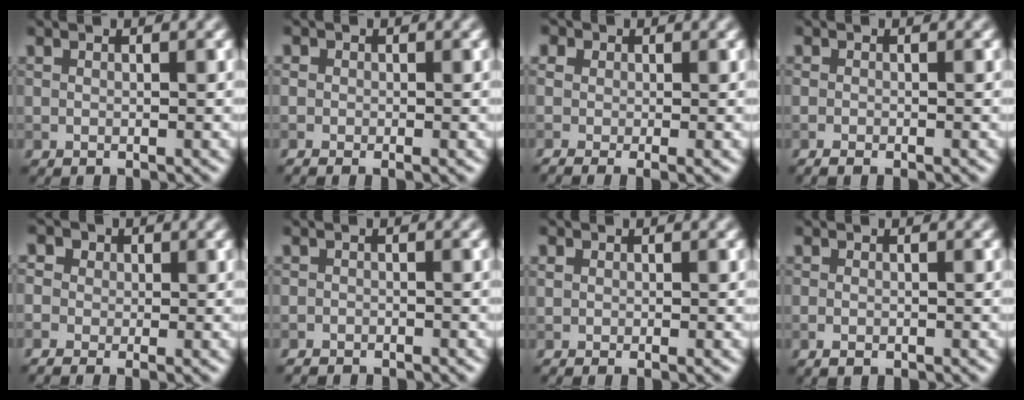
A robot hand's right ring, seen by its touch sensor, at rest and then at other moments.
{"total": 1.4, "force": [-0.7, 0.9, 0.8], "torque": [-0.011, -0.003, -0.012]}
{"total": 5.1, "force": [-0.1, 3.7, 3.5], "torque": [-0.059, 0.013, -0.013]}
{"total": 1.2, "force": [-0.7, 0.3, 0.9], "torque": [-0.018, -0.001, -0.014]}
{"total": 4.3, "force": [-0.3, 3.5, 2.5], "torque": [-0.044, 0.014, -0.020]}
{"total": 1.7, "force": [-1.6, 0.4, 0.1], "torque": [0.002, 0.001, -0.032]}
{"total": 0.8, "force": [-0.4, 0.6, 0.4], "torque": [-0.006, -0.001, -0.010]}
{"total": 1.0, "force": [-0.6, 0.5, 0.7], "torque": [-0.013, 0.001, -0.011]}